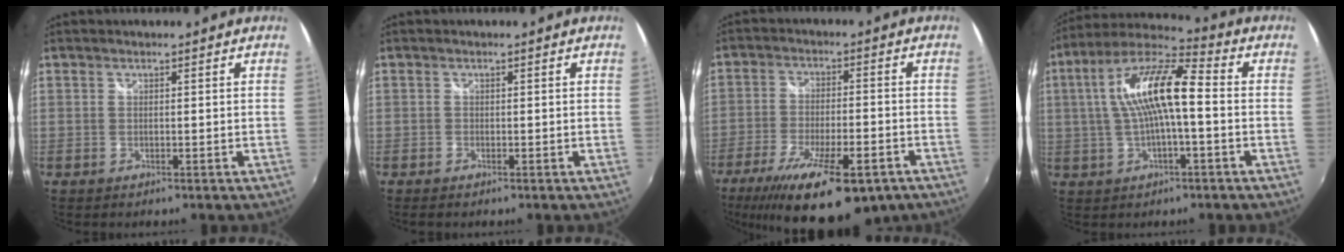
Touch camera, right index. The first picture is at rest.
{"total": 0.7, "force": [-0.6, 0.2, 0.3], "torque": [-0.007, -0.002, -0.012]}
{"total": 21.1, "force": [-13.8, 6.7, 14.6], "torque": [-0.264, -0.055, -0.207]}
{"total": 14.4, "force": [0.4, 3.9, 13.8], "torque": [-0.261, 0.022, 0.002]}